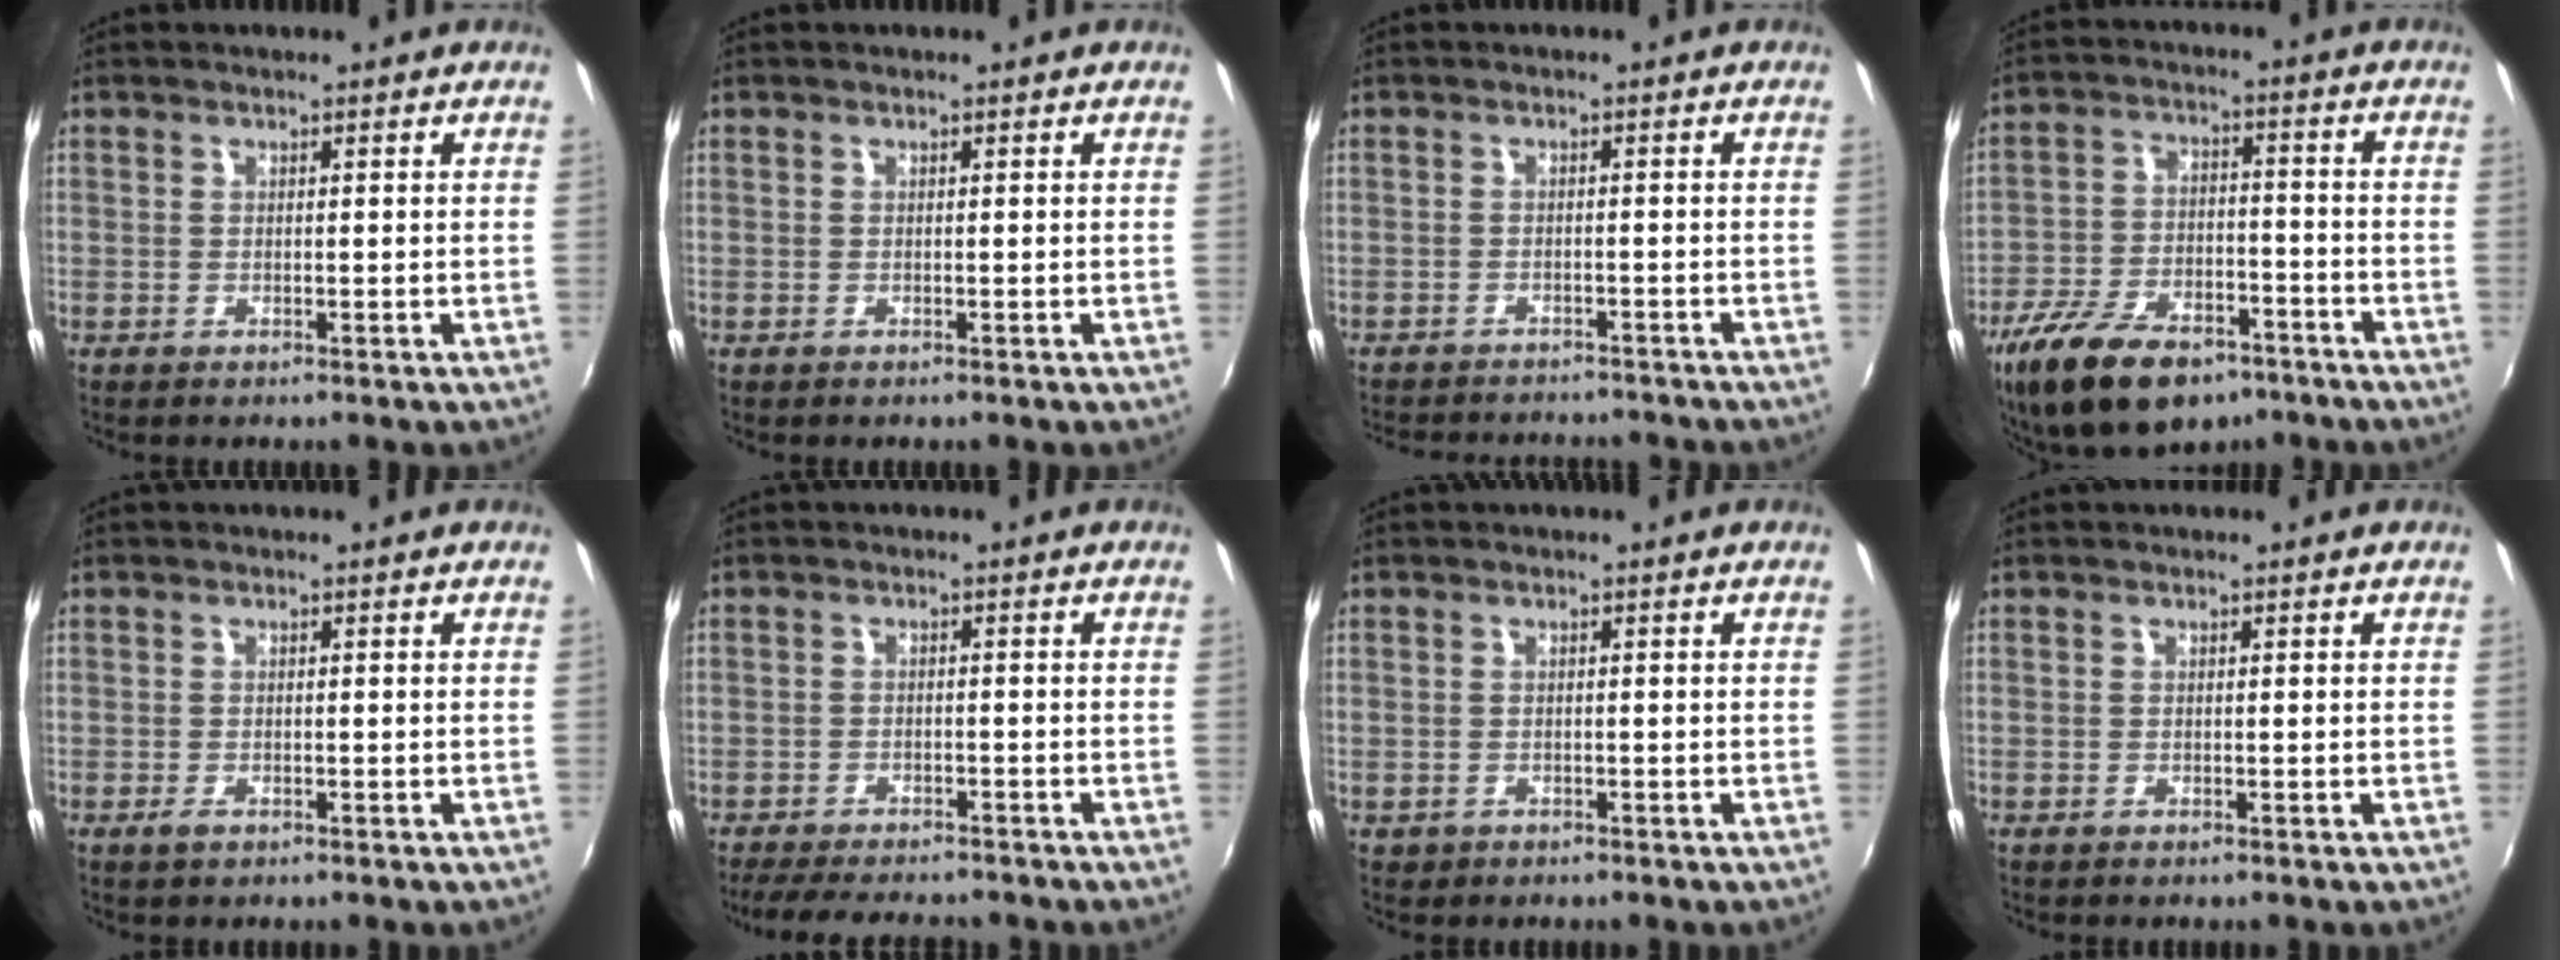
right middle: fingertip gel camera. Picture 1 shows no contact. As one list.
[{"total": 0.0}, {"total": 10.5, "force": [-9.5, 2.8, 3.5], "torque": [-0.083, -0.017, -0.133]}, {"total": 18.0, "force": [-12.1, 8.7, 10.2], "torque": [-0.218, -0.023, -0.200]}, {"total": 1.3, "force": [-0.9, 0.6, 0.8], "torque": [-0.016, -0.004, -0.017]}, {"total": 9.2, "force": [-8.1, 2.6, 3.5], "torque": [-0.091, -0.012, -0.125]}, {"total": 1.4, "force": [-0.7, 1.1, 0.3], "torque": [-0.011, -0.004, -0.008]}, {"total": 0.0}]